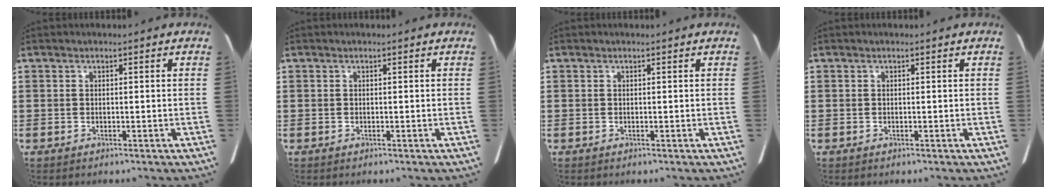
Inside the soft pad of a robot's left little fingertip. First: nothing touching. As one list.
[{"total": 0.0}, {"total": 0.0}, {"total": 0.0}]